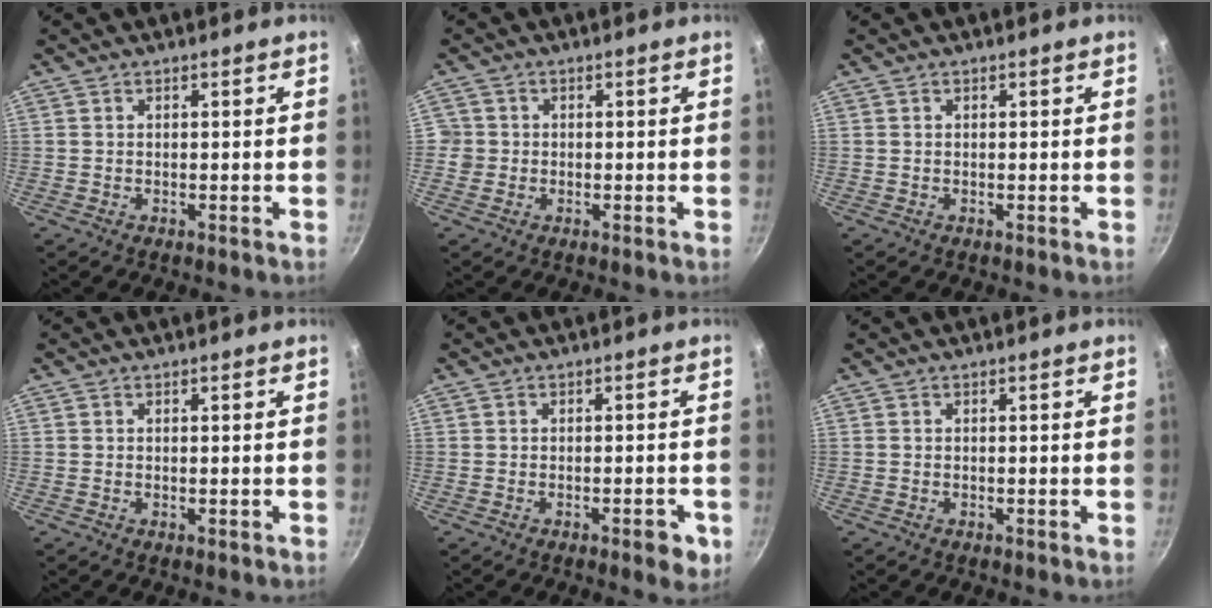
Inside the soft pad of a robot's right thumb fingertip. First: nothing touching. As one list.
[{"total": 2.7, "force": [-0.4, 2.6, 0.5], "torque": [0.005, 0.010, -0.010]}, {"total": 0.0}, {"total": 0.0}, {"total": 4.2, "force": [-1.7, 1.7, 3.4], "torque": [-0.031, 0.010, -0.019]}, {"total": 0.0}]